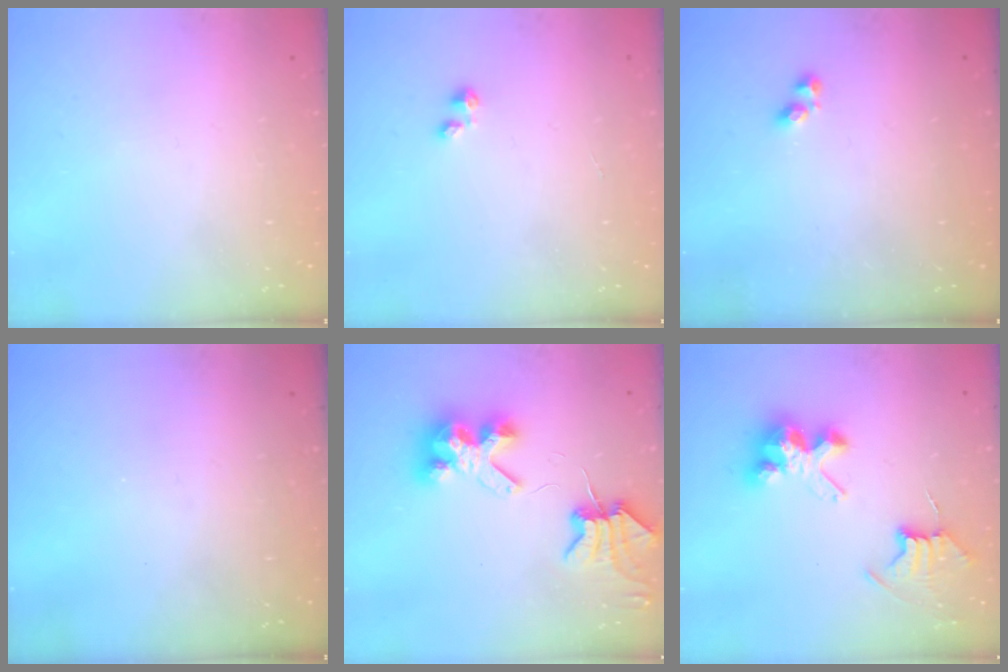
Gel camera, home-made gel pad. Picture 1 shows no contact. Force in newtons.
{"total": 0.0}
{"total": 1.6, "press": 1.5, "slide": 0.3}
{"total": 0.0}
{"total": 7.1, "press": 7.0, "slide": 0.9}
{"total": 8.9, "press": 8.8, "slide": 0.7}